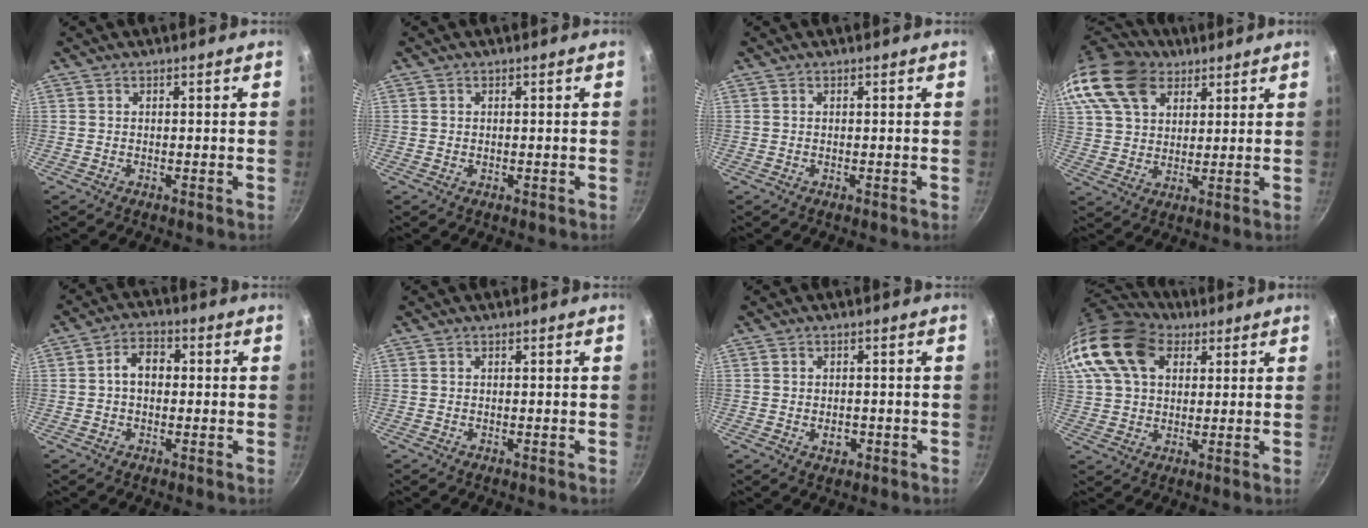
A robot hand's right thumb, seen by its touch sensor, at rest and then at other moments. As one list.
[{"total": 0.0}, {"total": 0.0}, {"total": 18.5, "force": [10.9, 12.2, 8.7], "torque": [-0.178, 0.005, 0.203]}, {"total": 5.3, "force": [0.2, 3.8, 3.7], "torque": [-0.042, 0.016, -0.005]}, {"total": 0.0}, {"total": 2.5, "force": [-0.7, 1.8, 1.5], "torque": [-0.017, 0.004, -0.007]}, {"total": 21.1, "force": [8.7, 14.7, 12.3], "torque": [-0.268, 0.027, 0.154]}]